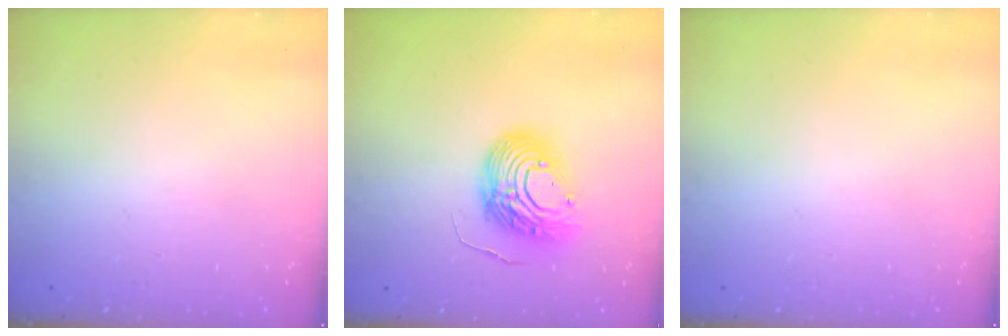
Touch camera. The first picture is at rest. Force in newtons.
{"total": 12.0, "press": 12.0, "slide": 1.1}
{"total": 0.0}